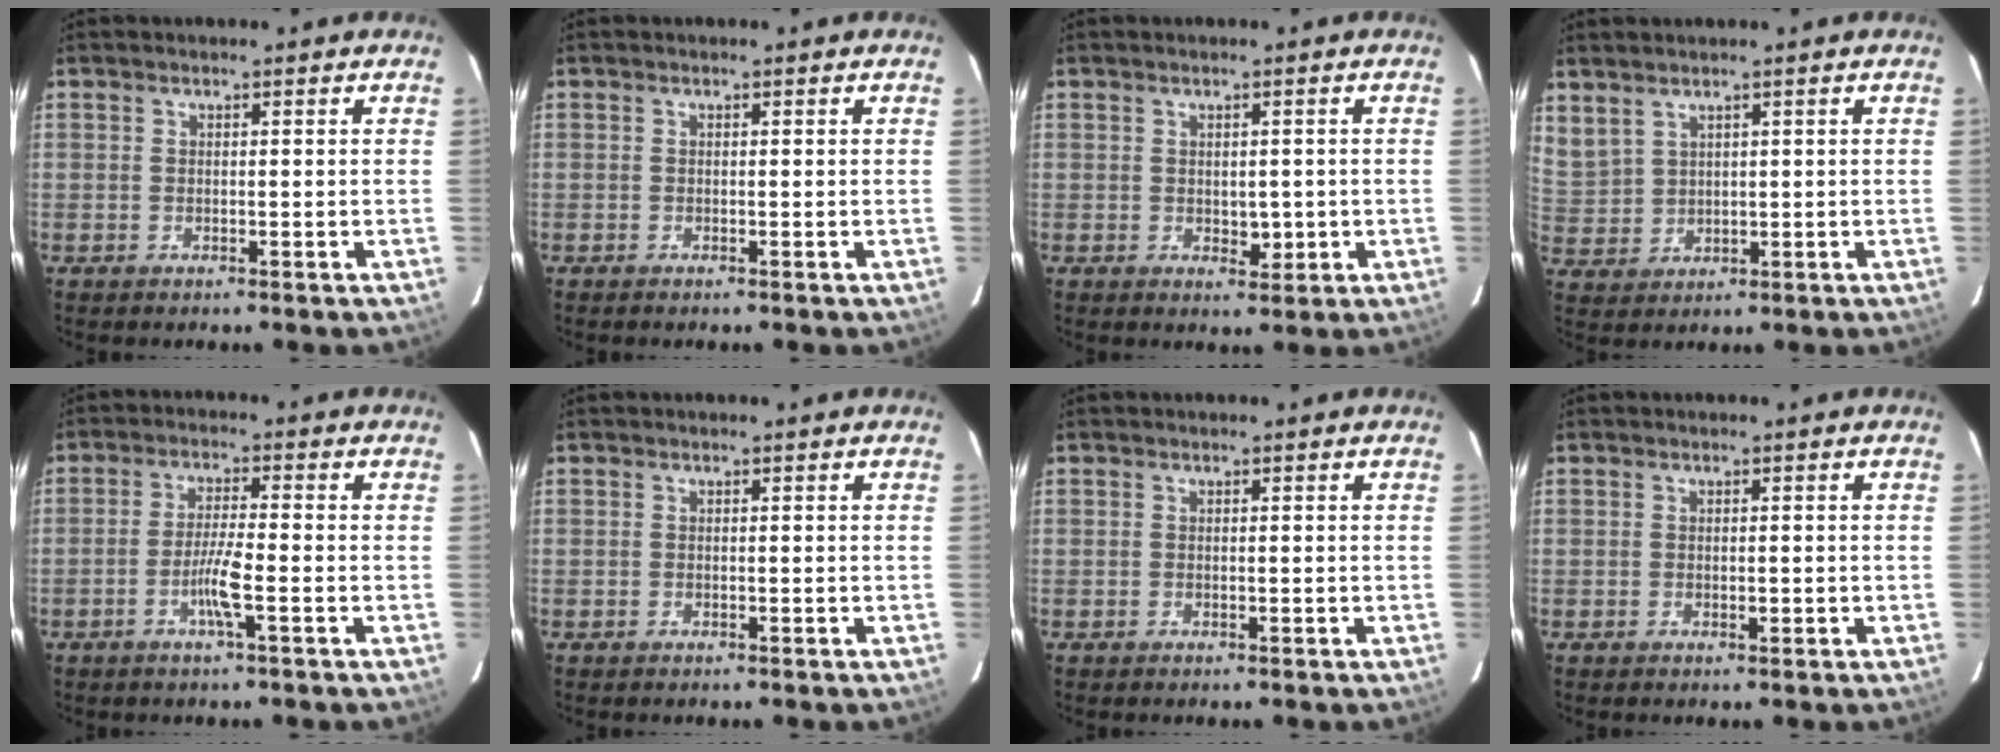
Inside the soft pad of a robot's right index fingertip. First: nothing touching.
{"total": 0.0}
{"total": 2.6, "force": [-0.2, 1.6, 2.0], "torque": [-0.027, -0.002, 0.005]}
{"total": 7.2, "force": [4.6, 4.9, 2.7], "torque": [-0.089, 0.005, 0.115]}
{"total": 4.8, "force": [-1.8, -0.2, 4.5], "torque": [-0.086, -0.005, -0.036]}
{"total": 0.0}
{"total": 0.0}
{"total": 0.8, "force": [-0.1, 0.3, 0.7], "torque": [-0.013, -0.001, 0.000]}